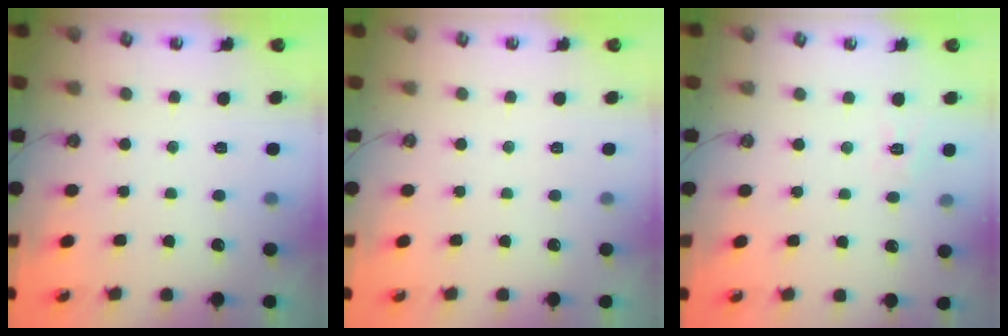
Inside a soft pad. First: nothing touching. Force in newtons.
{"total": 0.0}
{"total": 2.8, "press": 2.8, "slide": 0.5}